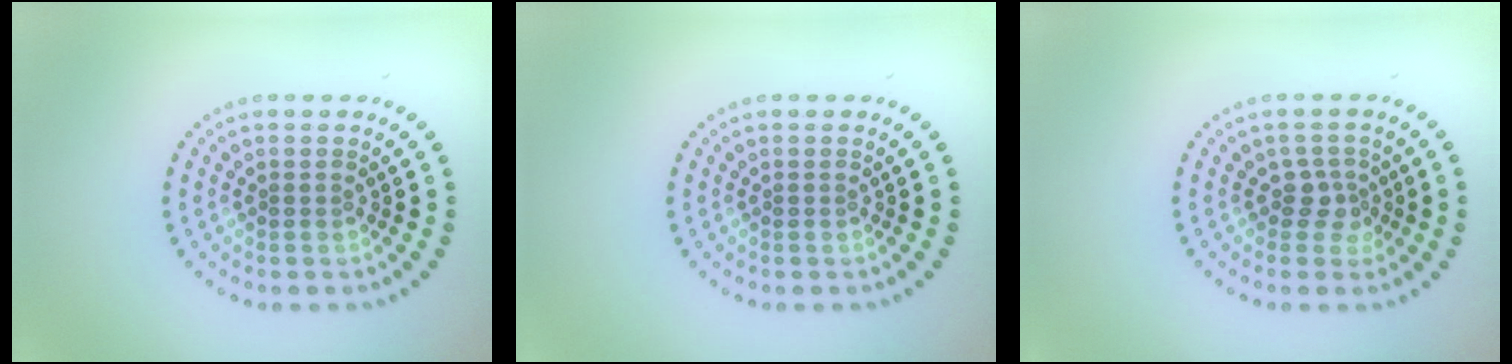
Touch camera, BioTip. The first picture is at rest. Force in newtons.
{"total": 0.0}
{"total": 1.9, "press": 1.5, "slide": 1.2}